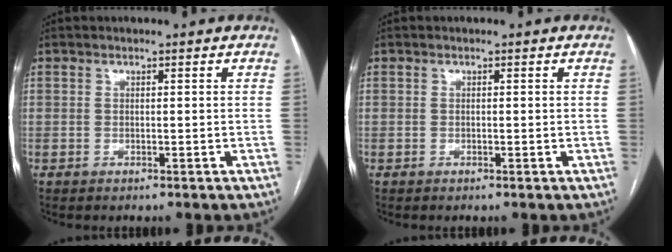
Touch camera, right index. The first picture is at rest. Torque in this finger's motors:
{"motor_torque": [0.01, 0.00, 0.00, 0.00]}